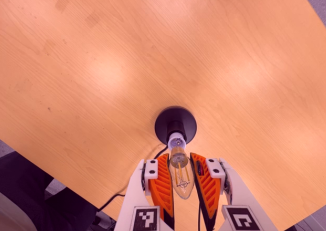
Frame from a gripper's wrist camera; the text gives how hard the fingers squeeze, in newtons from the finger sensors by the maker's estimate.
{"total": 22.3, "left": 23.6, "right": 21.0}